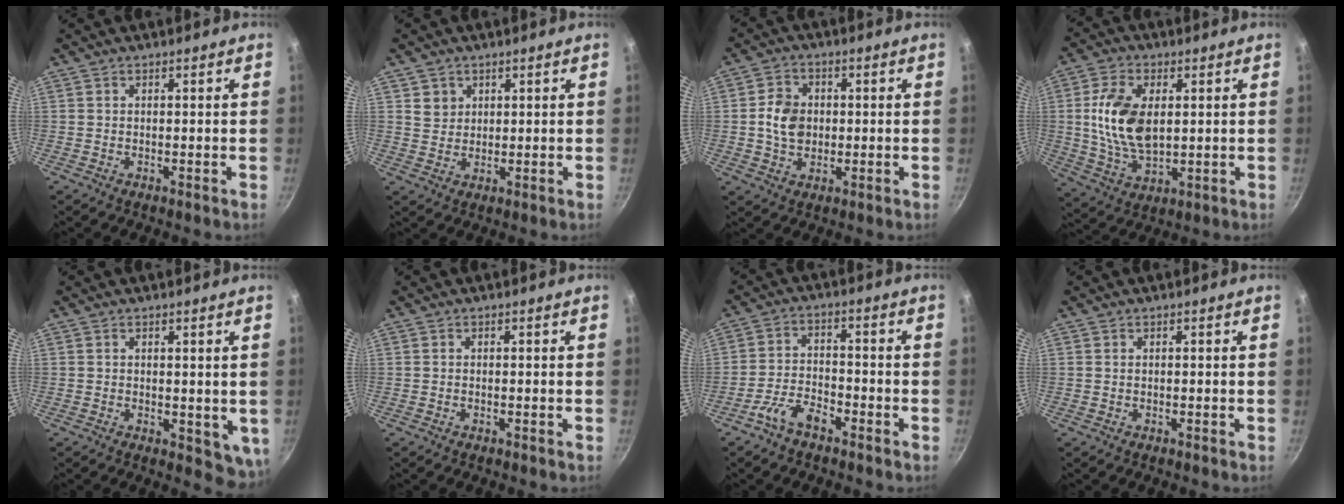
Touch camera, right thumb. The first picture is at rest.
{"total": 3.4, "force": [1.4, 3.0, 0.7], "torque": [0.008, 0.003, 0.029]}
{"total": 7.1, "force": [0.1, 5.6, 4.4], "torque": [-0.063, 0.008, -0.005]}
{"total": 13.4, "force": [1.8, 7.9, 10.6], "torque": [-0.194, -0.008, 0.036]}
{"total": 5.3, "force": [1.0, 3.1, 4.2], "torque": [-0.048, -0.014, 0.019]}
{"total": 0.0}
{"total": 6.0, "force": [-4.1, 2.7, 3.4], "torque": [-0.062, 0.039, -0.081]}
{"total": 0.0}